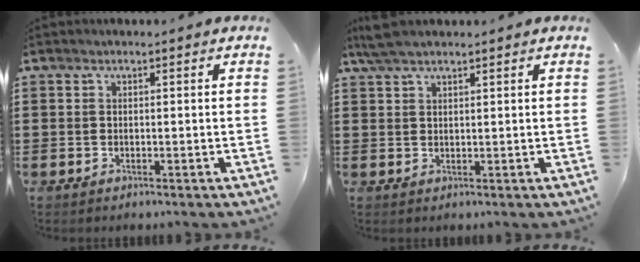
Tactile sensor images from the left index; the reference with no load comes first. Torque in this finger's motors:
{"motor_torque": [0.95, -1.04, 0.17, 0.07]}